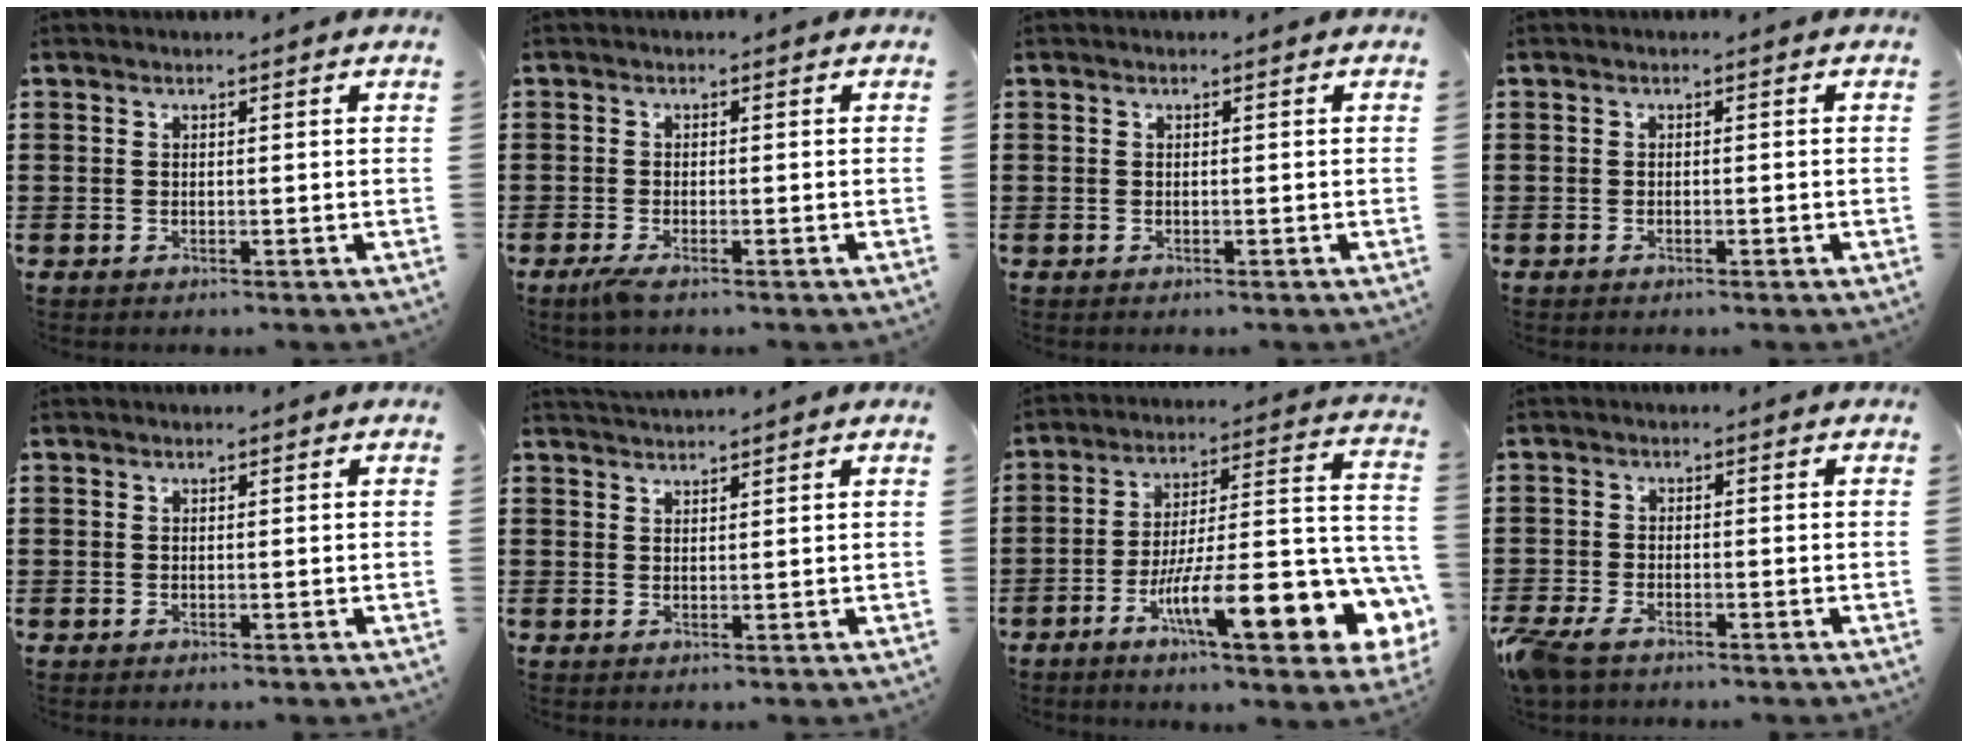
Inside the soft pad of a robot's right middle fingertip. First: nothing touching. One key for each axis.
{"total": 1.5, "fx": -0.9, "fy": 0.1, "fz": 1.3, "tx": -0.028, "ty": -0.008, "tz": -0.017}
{"total": 0.0}
{"total": 0.5, "fx": -0.4, "fy": 0.0, "fz": 0.3, "tx": -0.010, "ty": -0.006, "tz": -0.005}
{"total": 0.0}
{"total": 1.7, "fx": 1.7, "fy": 0.0, "fz": -0.1, "tx": -0.001, "ty": 0.003, "tz": 0.032}
{"total": 15.8, "fx": -6.7, "fy": 3.6, "fz": 13.9, "tx": -0.225, "ty": -0.017, "tz": -0.108}
{"total": 2.9, "fx": -2.4, "fy": 0.8, "fz": 1.5, "tx": -0.054, "ty": -0.008, "tz": -0.054}